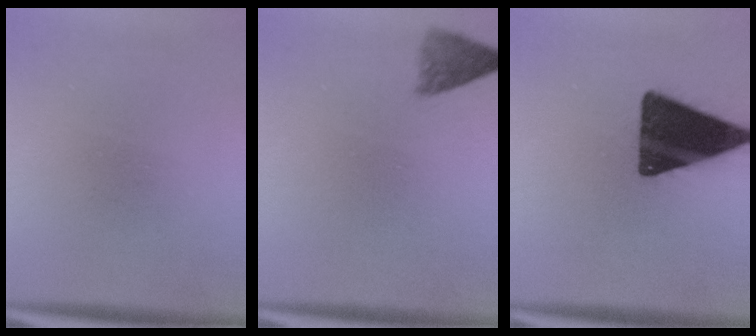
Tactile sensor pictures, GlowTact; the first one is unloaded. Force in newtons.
{"total": 2.8}
{"total": 17.7}